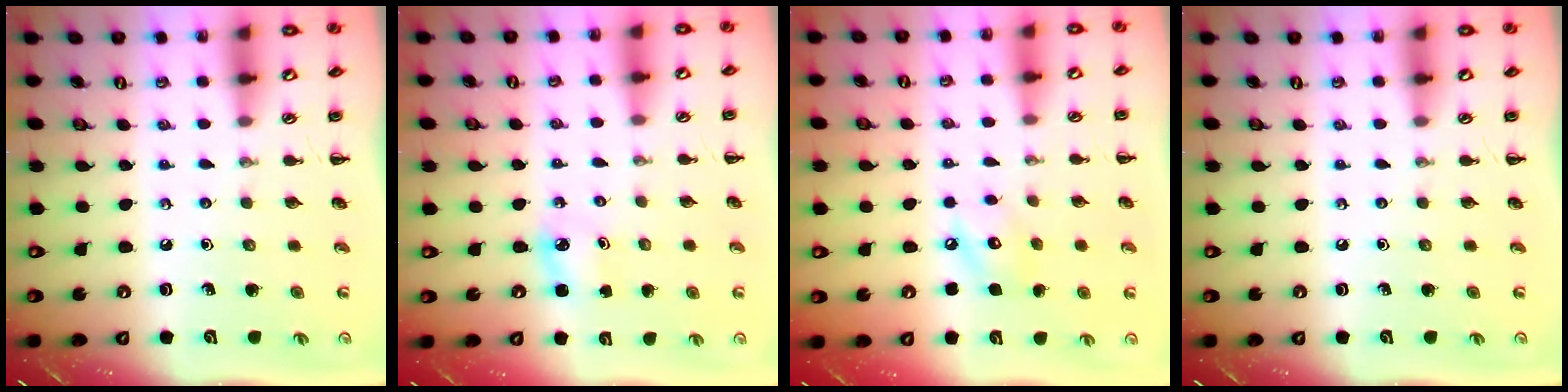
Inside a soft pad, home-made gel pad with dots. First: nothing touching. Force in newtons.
{"total": 2.9, "press": 2.8, "slide": 0.5}
{"total": 7.7, "press": 7.7, "slide": 0.8}
{"total": 0.0}